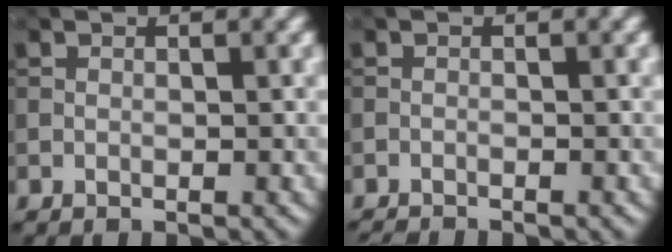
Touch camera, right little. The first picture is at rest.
{"total": 1.5, "force": [-1.5, 0.1, 0.3], "torque": [-0.004, -0.005, -0.030]}